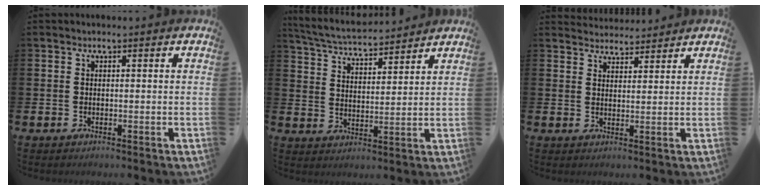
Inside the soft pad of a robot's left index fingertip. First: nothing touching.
{"total": 5.1, "force": [5.0, 0.6, 0.9], "torque": [-0.046, -0.032, 0.088]}
{"total": 3.3, "force": [3.2, 0.7, -0.3], "torque": [-0.003, -0.016, 0.059]}